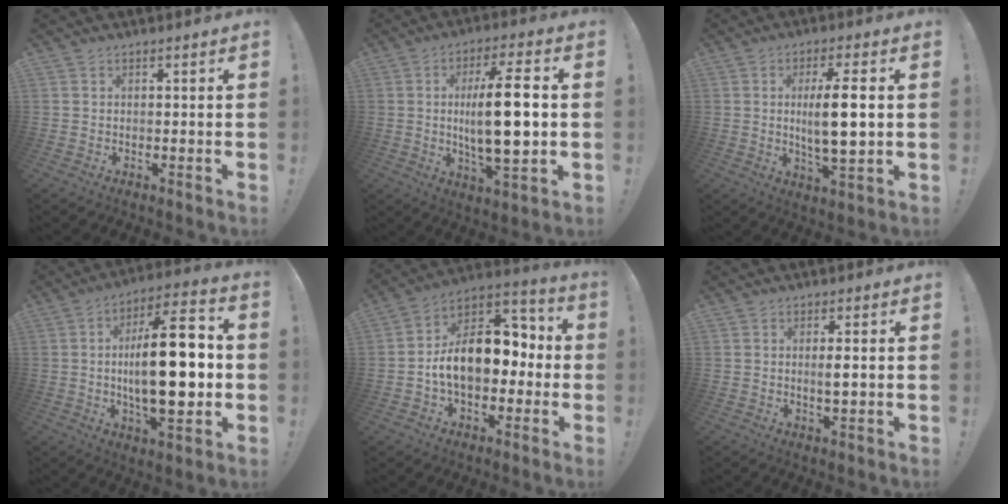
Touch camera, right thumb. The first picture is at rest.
{"total": 16.2, "force": [0.7, 4.2, 15.6], "torque": [-0.267, -0.010, -0.004]}
{"total": 10.6, "force": [1.1, 2.2, 10.3], "torque": [-0.189, -0.008, 0.009]}
{"total": 22.4, "force": [-0.7, 8.5, 20.7], "torque": [-0.324, -0.005, -0.017]}
{"total": 17.6, "force": [-1.0, 11.8, 12.9], "torque": [-0.194, 0.012, -0.009]}
{"total": 2.6, "force": [0.3, 0.4, 2.6], "torque": [-0.031, -0.008, 0.001]}